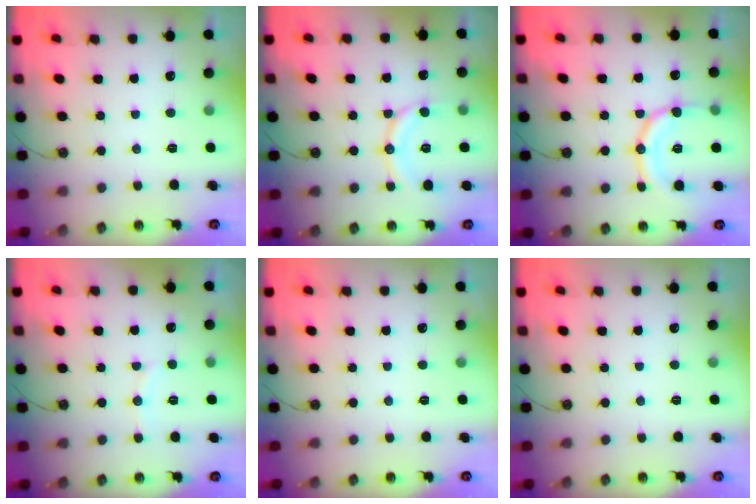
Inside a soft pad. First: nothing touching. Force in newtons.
{"total": 11.9, "press": 11.8, "slide": 1.2}
{"total": 16.7, "press": 16.4, "slide": 2.8}
{"total": 4.6, "press": 4.4, "slide": 1.2}
{"total": 0.0}
{"total": 0.0}